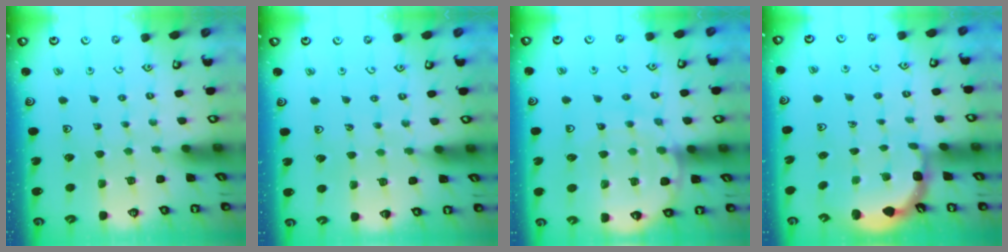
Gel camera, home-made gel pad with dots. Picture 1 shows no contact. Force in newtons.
{"total": 5.1, "press": 5.0, "slide": 0.8}
{"total": 10.7, "press": 10.7, "slide": 1.0}
{"total": 2.1, "press": 1.9, "slide": 0.9}